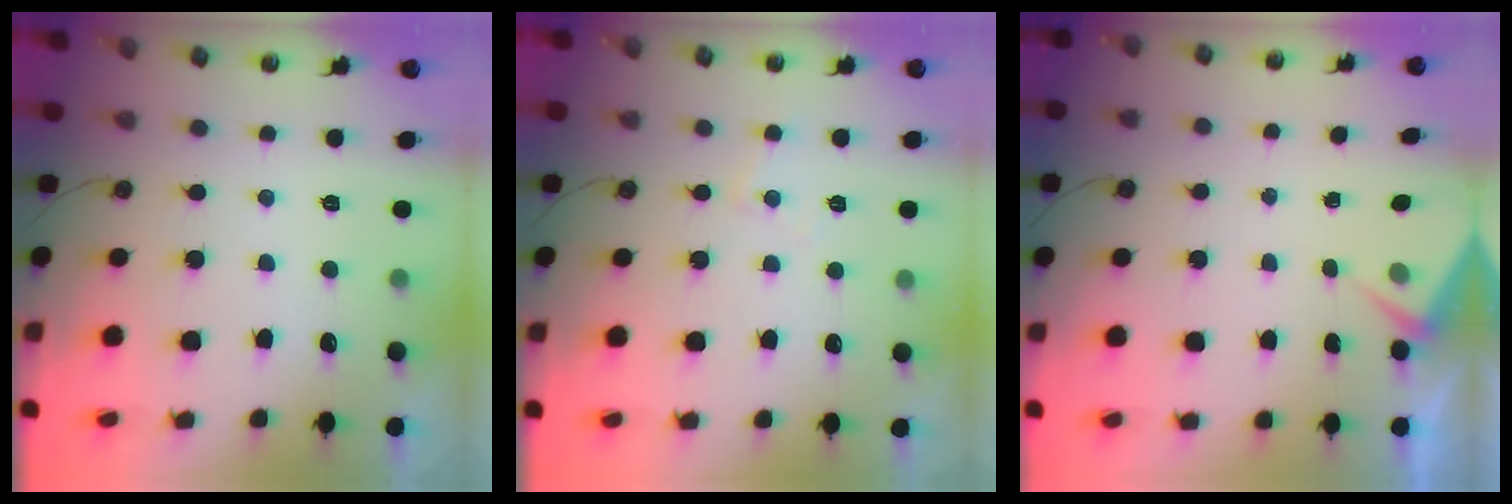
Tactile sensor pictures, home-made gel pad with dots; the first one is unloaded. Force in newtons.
{"total": 5.7, "press": 5.7, "slide": 0.8}
{"total": 3.1, "press": 3.1, "slide": 0.4}